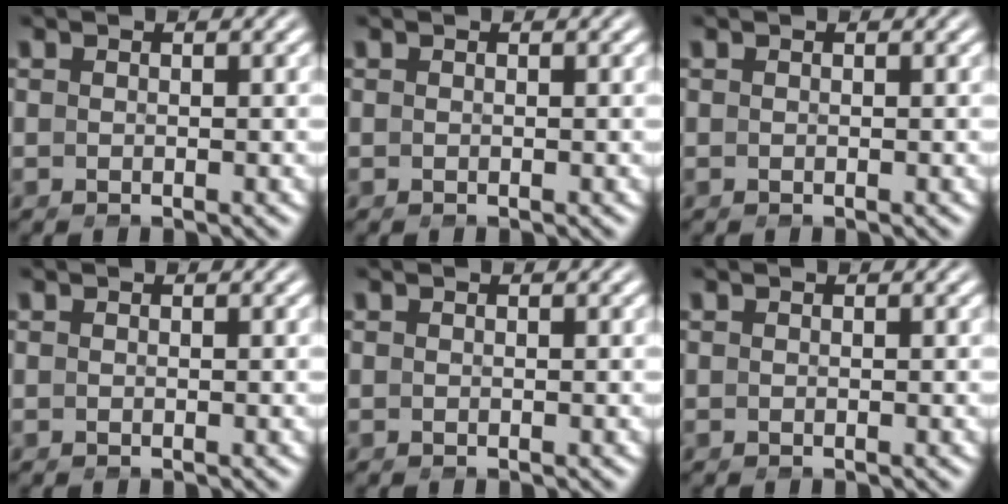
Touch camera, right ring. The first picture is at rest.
{"total": 0.0}
{"total": 0.0}
{"total": 0.0}
{"total": 0.0}
{"total": 0.0}